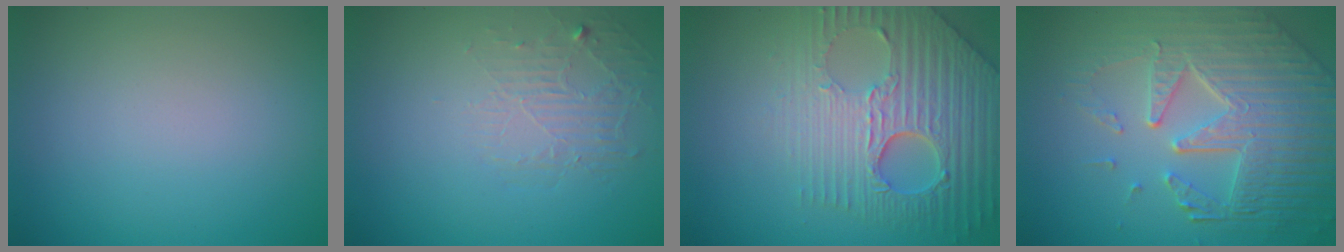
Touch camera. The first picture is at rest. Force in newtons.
{"total": 1.9, "press": 0.6, "slide": 1.8}
{"total": 7.1, "press": 5.7, "slide": 4.2}
{"total": 8.4, "press": 5.8, "slide": 6.1}